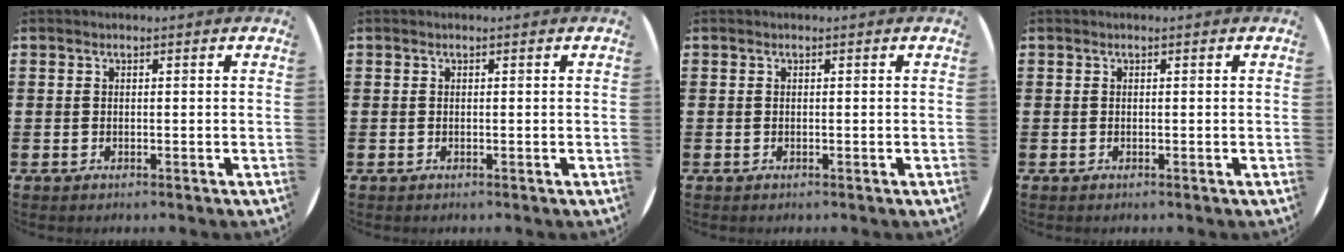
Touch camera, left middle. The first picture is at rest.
{"total": 0.0}
{"total": 0.0}
{"total": 0.0}